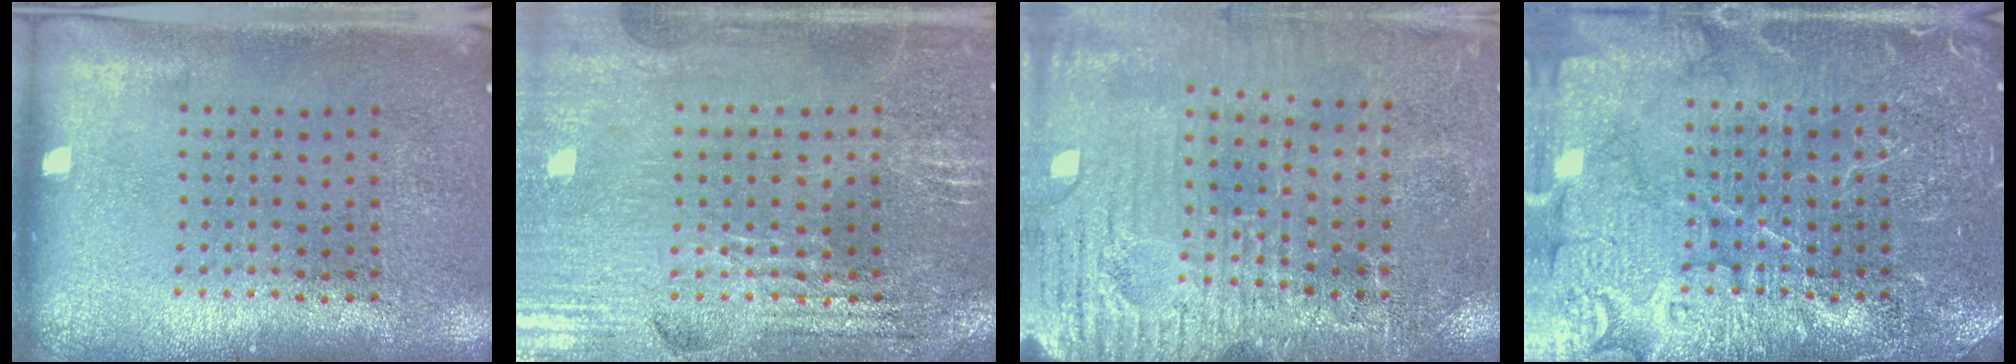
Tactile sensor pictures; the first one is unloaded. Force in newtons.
{"total": 2.7, "press": 2.7, "slide": 0.5}
{"total": 3.6, "press": 3.5, "slide": 0.4}
{"total": 7.1, "press": 7.0, "slide": 1.0}